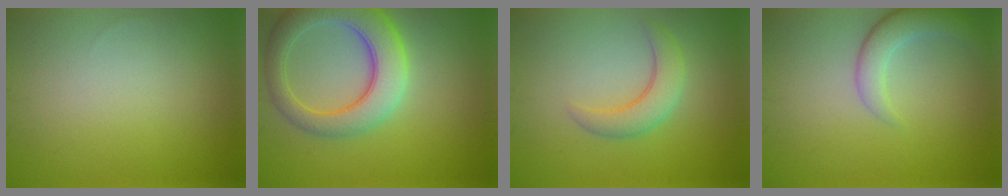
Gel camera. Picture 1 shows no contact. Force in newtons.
{"total": 7.2, "press": 7.2, "slide": 0.5}
{"total": 3.2, "press": 3.2, "slide": 0.3}
{"total": 3.4, "press": 3.4, "slide": 0.3}